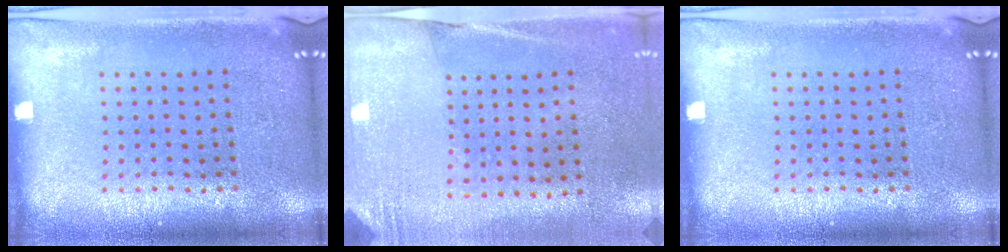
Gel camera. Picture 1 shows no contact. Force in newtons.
{"total": 2.7, "press": 2.4, "slide": 1.3}
{"total": 0.0}